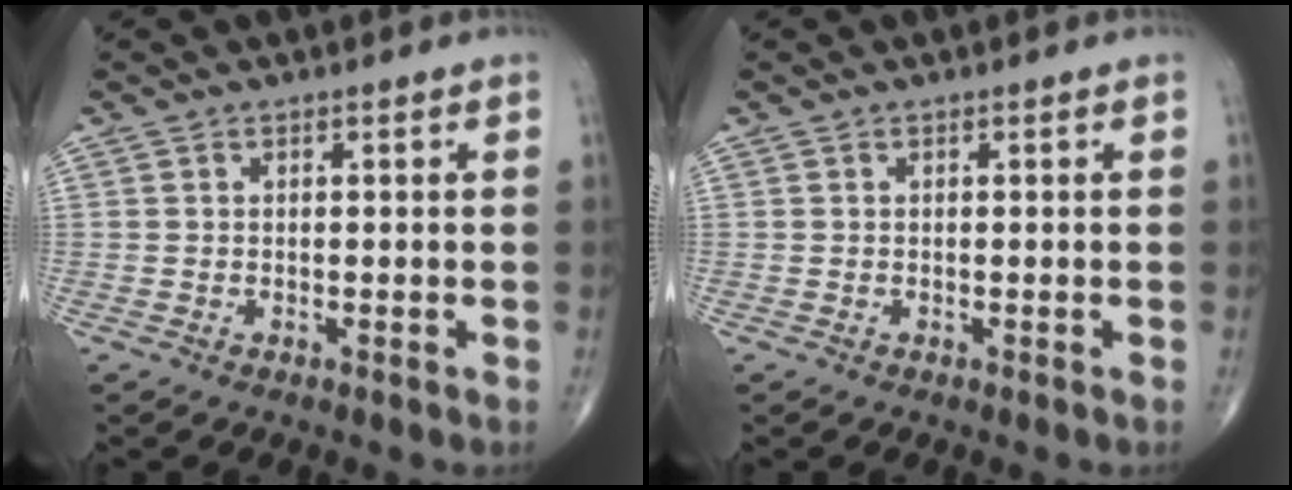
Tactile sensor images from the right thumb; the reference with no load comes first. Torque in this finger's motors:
{"motor_torque": [0.00, 0.00, 0.00, 0.00, 0.00]}